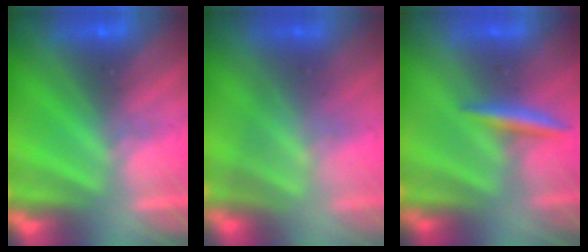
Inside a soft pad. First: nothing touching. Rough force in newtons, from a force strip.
{"total": 4.5}
{"total": 2.9}